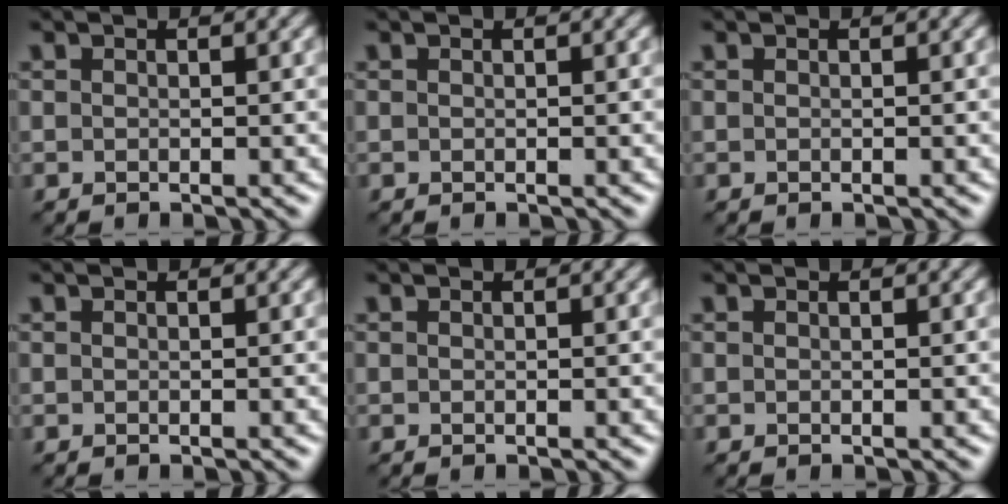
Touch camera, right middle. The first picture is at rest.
{"total": 0.0}
{"total": 0.0}
{"total": 0.0}
{"total": 0.0}
{"total": 0.0}